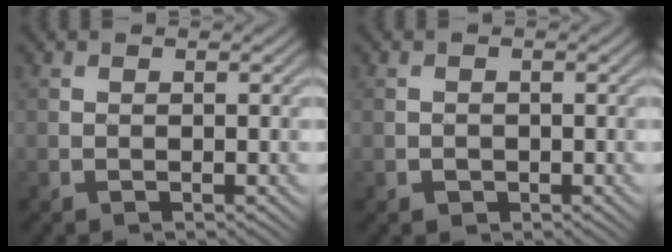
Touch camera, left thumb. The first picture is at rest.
{"total": 0.8, "force": [-0.3, 0.7, 0.0], "torque": [0.001, 0.000, -0.006]}